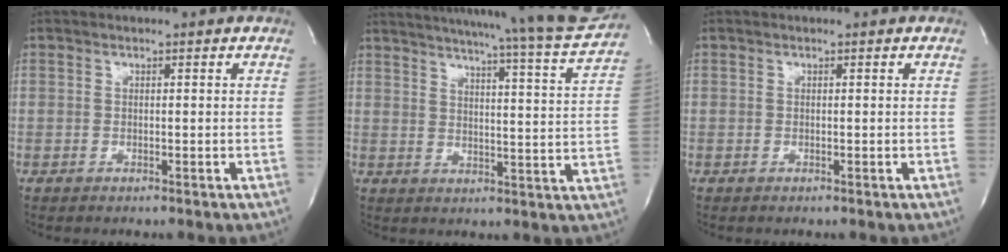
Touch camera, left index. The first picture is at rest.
{"total": 23.8, "force": [21.8, -0.7, 9.6], "torque": [-0.151, -0.068, 0.268]}
{"total": 0.0}